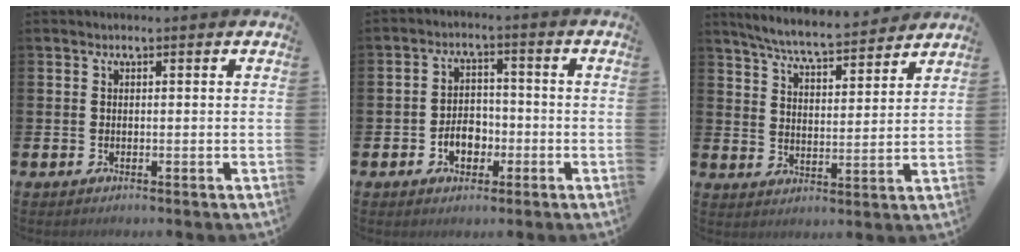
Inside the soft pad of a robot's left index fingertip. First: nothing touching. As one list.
[{"total": 4.2, "force": [-1.5, 3.0, 2.4], "torque": [-0.036, 0.001, -0.034]}, {"total": 6.5, "force": [6.3, 0.4, 1.9], "torque": [-0.065, -0.038, 0.109]}]